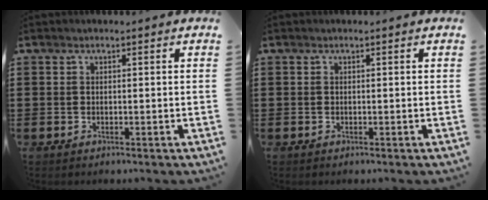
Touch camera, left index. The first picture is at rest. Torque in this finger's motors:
{"motor_torque": [1.56, 0.57, 0.04, 0.01]}